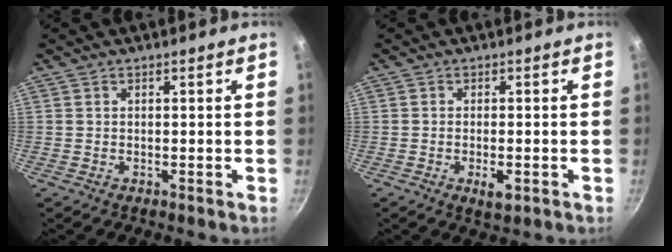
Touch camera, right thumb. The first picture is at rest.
{"total": 3.3, "force": [-1.2, 1.2, 2.8], "torque": [-0.046, 0.002, -0.018]}